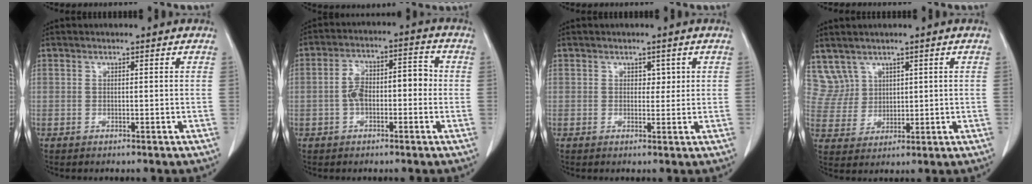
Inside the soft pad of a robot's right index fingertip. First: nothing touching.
{"total": 7.8, "force": [-0.9, 3.9, 6.6], "torque": [-0.124, 0.044, -0.017]}
{"total": 1.6, "force": [0.6, 1.1, 0.9], "torque": [-0.005, -0.002, 0.008]}
{"total": 5.7, "force": [3.9, 4.2, -0.1], "torque": [0.000, 0.014, 0.091]}